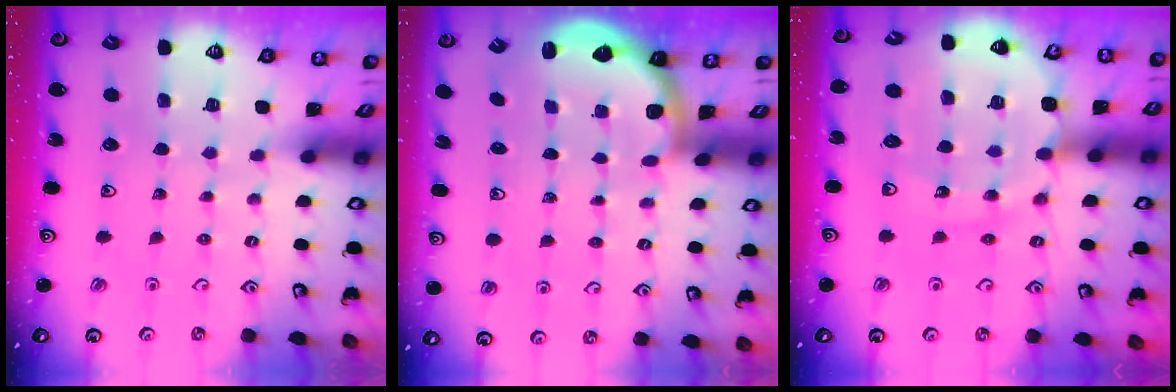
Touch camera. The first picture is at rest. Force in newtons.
{"total": 2.3, "press": 2.0, "slide": 1.2}
{"total": 13.7, "press": 13.4, "slide": 2.8}